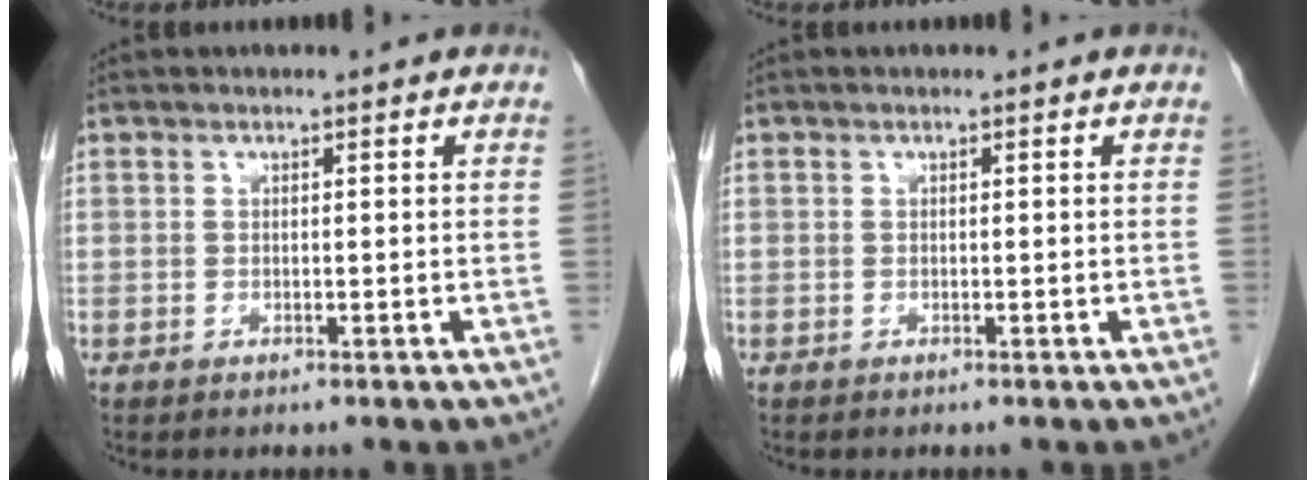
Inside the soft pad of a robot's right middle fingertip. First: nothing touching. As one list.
[{"total": 0.0}]